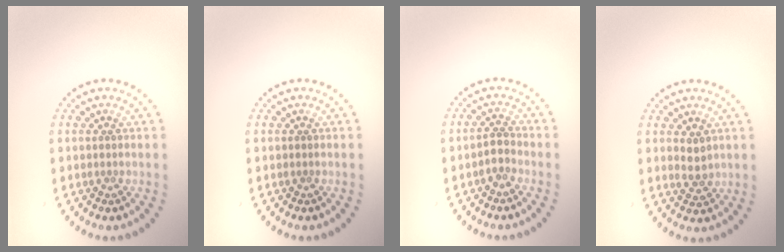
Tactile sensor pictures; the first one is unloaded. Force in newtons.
{"total": 0.0}
{"total": 1.6, "press": 1.3, "slide": 0.9}
{"total": 1.6, "press": 1.5, "slide": 0.5}